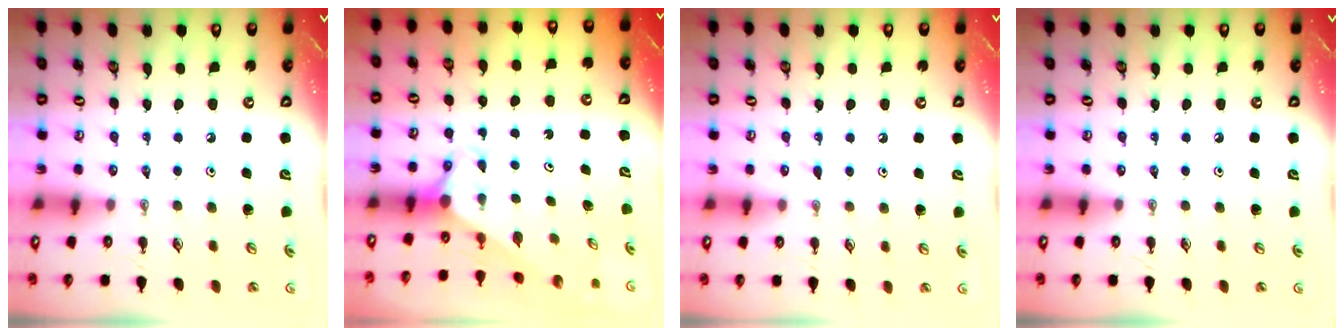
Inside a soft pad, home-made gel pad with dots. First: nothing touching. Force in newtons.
{"total": 2.7, "press": 2.7, "slide": 0.0}
{"total": 6.5, "press": 6.5, "slide": 0.7}
{"total": 0.0}